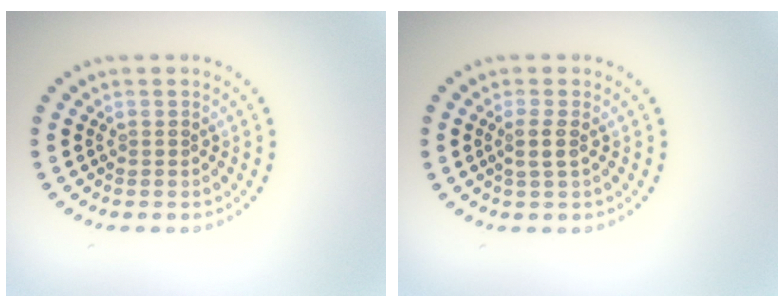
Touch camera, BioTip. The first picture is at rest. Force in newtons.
{"total": 1.5, "press": 1.3, "slide": 0.8}